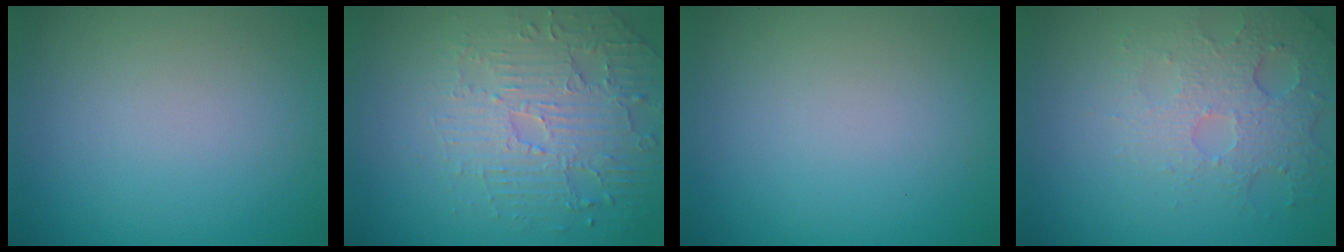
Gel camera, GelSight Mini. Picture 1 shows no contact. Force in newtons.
{"total": 4.7, "press": 4.0, "slide": 2.5}
{"total": 0.0}
{"total": 5.0, "press": 3.3, "slide": 3.8}